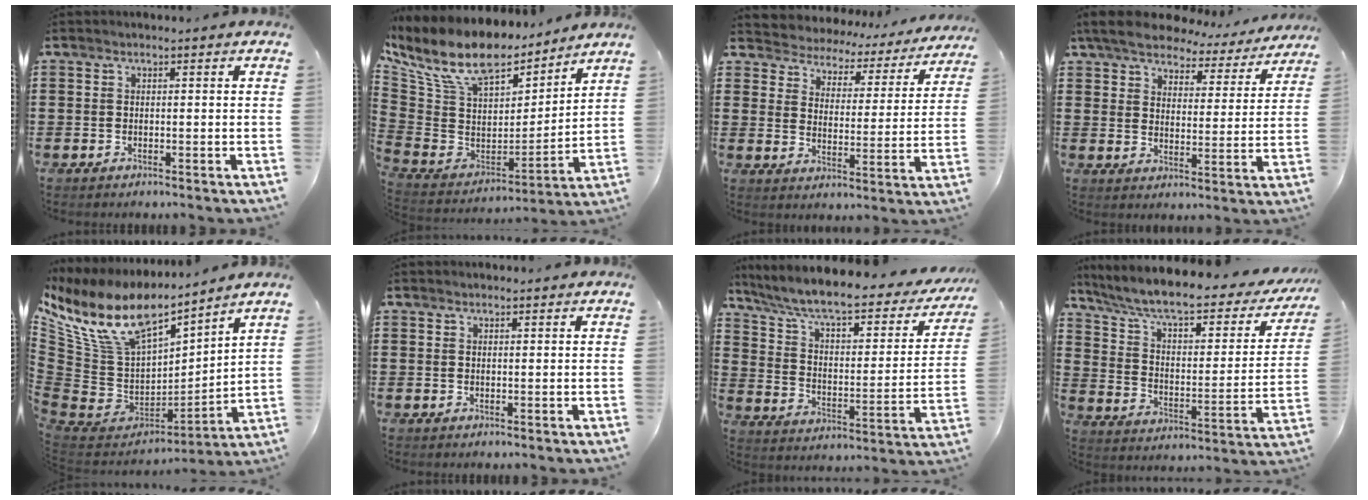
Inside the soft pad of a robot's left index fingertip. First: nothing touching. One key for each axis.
{"total": 12.1, "fx": 8.7, "fy": 4.9, "fz": 6.7, "tx": -0.167, "ty": -0.050, "tz": 0.156}
{"total": 3.3, "fx": 3.2, "fy": 0.7, "fz": -0.5, "tx": -0.016, "ty": -0.028, "tz": 0.046}
{"total": 6.0, "fx": 5.7, "fy": 1.3, "fz": 1.4, "tx": -0.058, "ty": -0.030, "tz": 0.099}
{"total": 13.1, "fx": 8.5, "fy": 6.4, "fz": 7.6, "tx": -0.200, "ty": -0.056, "tz": 0.151}
{"total": 0.8, "fx": 0.8, "fy": 0.1, "fz": 0.2, "tx": -0.005, "ty": 0.001, "tz": 0.015}
{"total": 7.8, "fx": 6.5, "fy": 1.0, "fz": 4.2, "tx": -0.109, "ty": -0.044, "tz": 0.106}
{"total": 8.0, "fx": 6.4, "fy": 1.2, "fz": 4.7, "tx": -0.116, "ty": -0.041, "tz": 0.105}